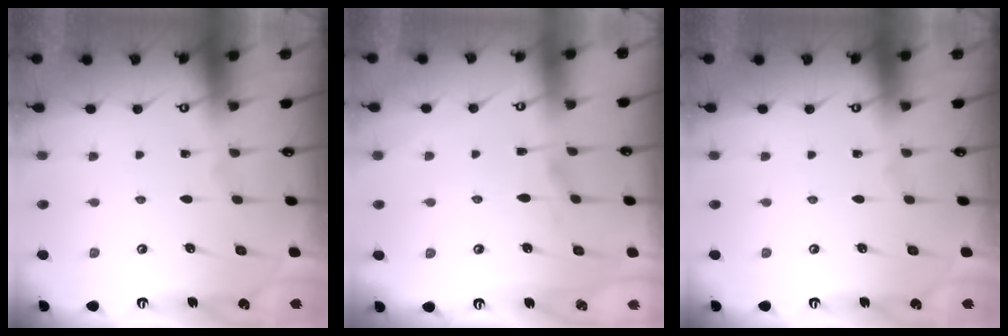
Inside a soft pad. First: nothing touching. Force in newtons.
{"total": 2.9, "press": 2.7, "slide": 1.0}
{"total": 0.0}